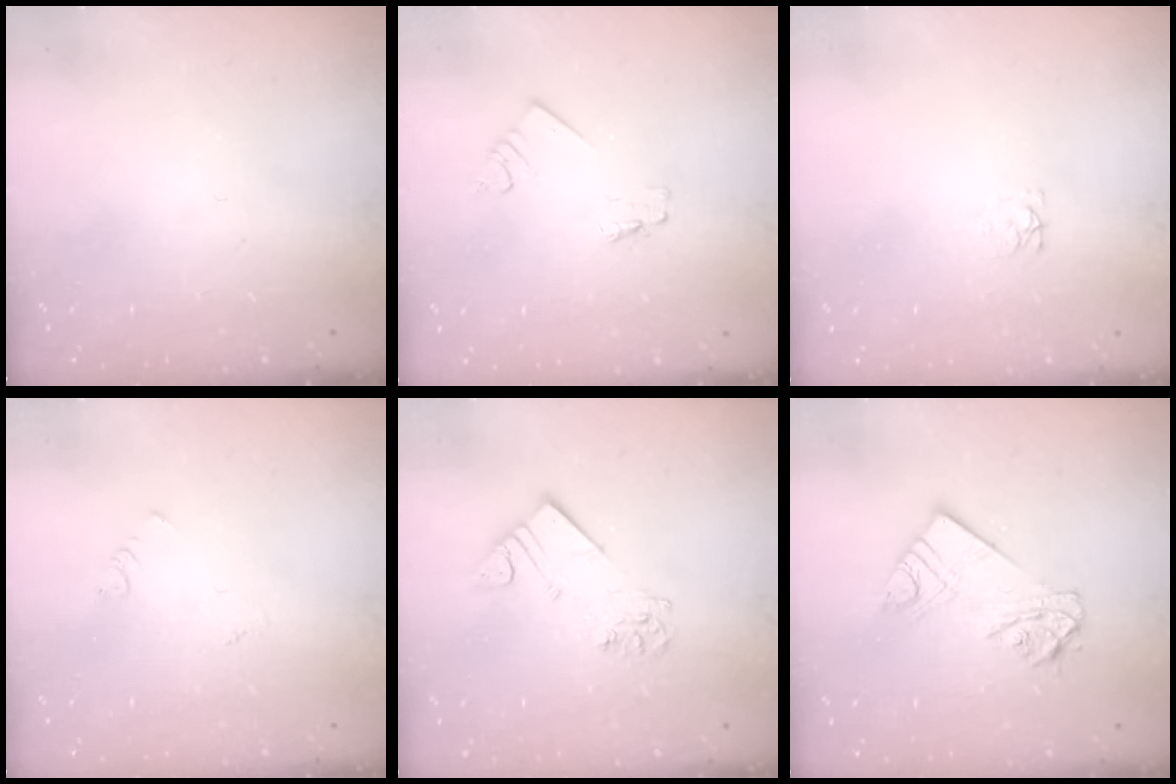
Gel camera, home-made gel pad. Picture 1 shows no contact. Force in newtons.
{"total": 1.2, "press": 1.2, "slide": 0.0}
{"total": 3.4, "press": 3.4, "slide": 0.4}
{"total": 1.9, "press": 1.9, "slide": 0.4}
{"total": 5.9, "press": 5.9, "slide": 0.4}
{"total": 9.8, "press": 9.8, "slide": 0.7}